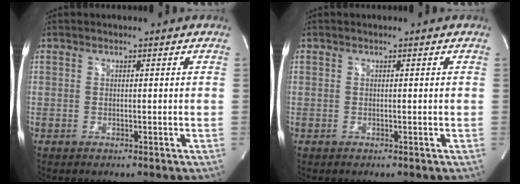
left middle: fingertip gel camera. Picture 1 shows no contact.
{"total": 0.0}